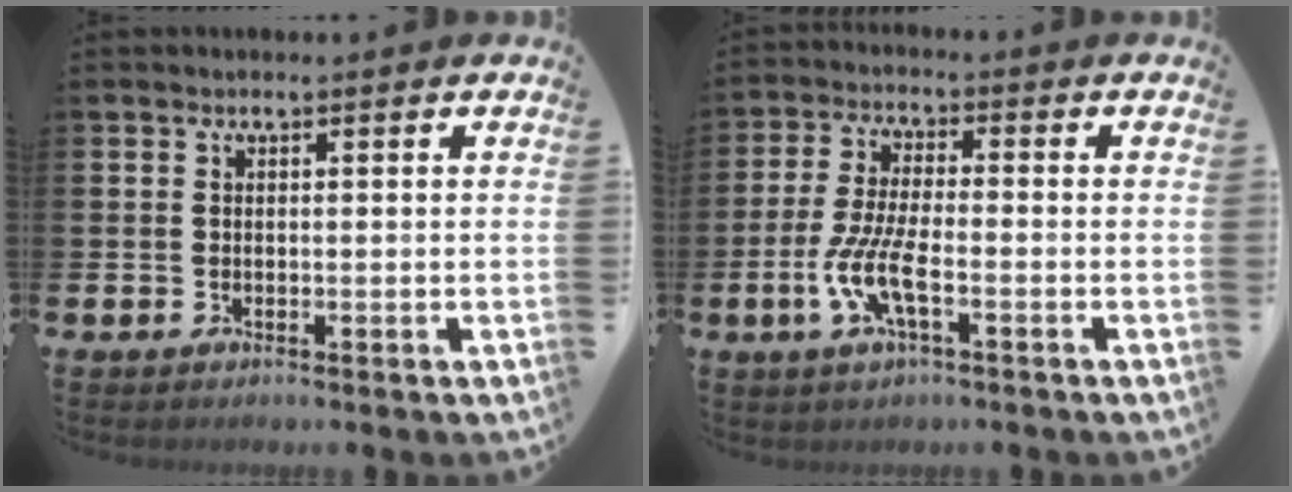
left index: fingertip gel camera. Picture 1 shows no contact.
{"total": 6.4, "force": [-2.4, 1.6, 5.7], "torque": [-0.126, -0.006, -0.045]}